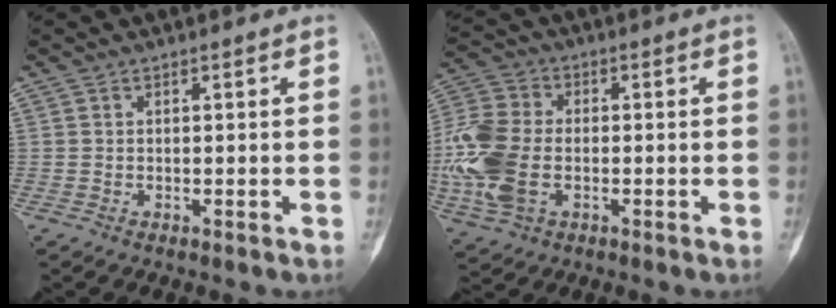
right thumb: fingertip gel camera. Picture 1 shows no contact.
{"total": 15.2, "force": [-2.6, 10.0, 11.1], "torque": [-0.258, 0.005, -0.050]}